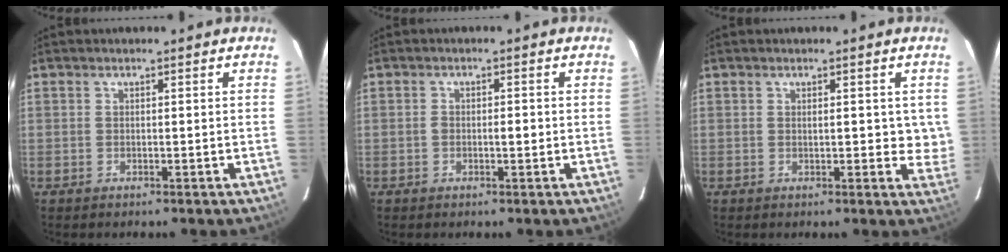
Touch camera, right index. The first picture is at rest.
{"total": 1.3, "force": [-0.2, 0.9, 0.9], "torque": [-0.013, 0.003, -0.003]}
{"total": 4.3, "force": [1.0, 2.0, 3.6], "torque": [-0.028, -0.006, 0.006]}